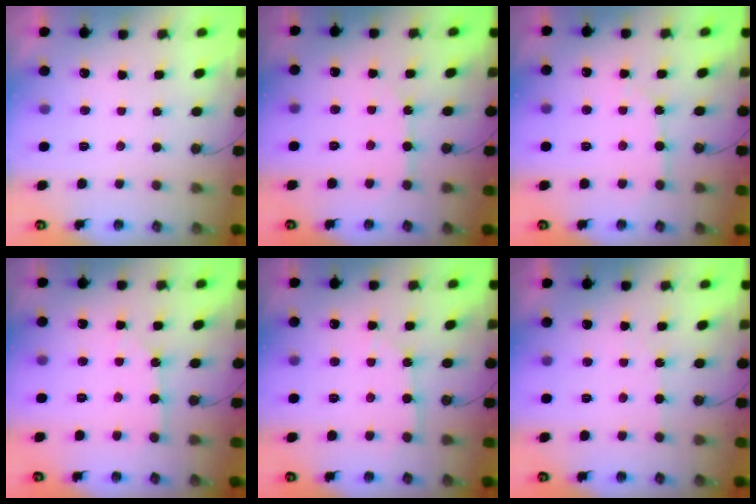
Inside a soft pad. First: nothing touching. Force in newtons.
{"total": 5.6, "press": 5.5, "slide": 0.5}
{"total": 4.7, "press": 4.7, "slide": 0.5}
{"total": 2.6, "press": 2.6, "slide": 0.3}
{"total": 3.8, "press": 3.8, "slide": 0.5}
{"total": 2.5, "press": 2.5, "slide": 0.5}